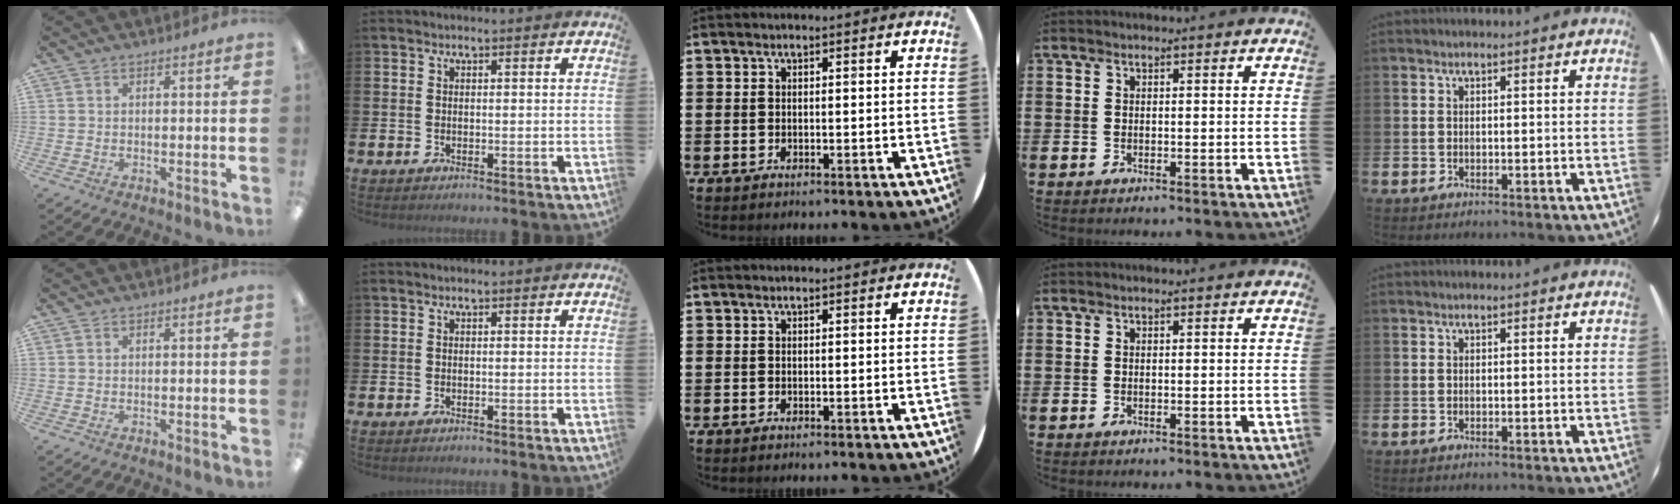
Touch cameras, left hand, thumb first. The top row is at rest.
{}